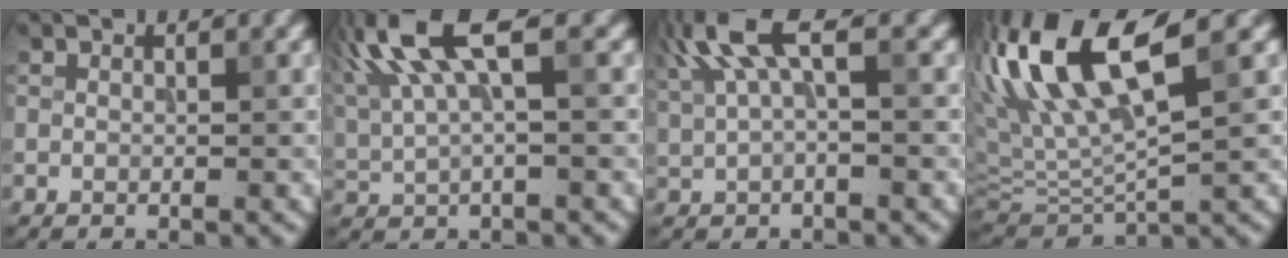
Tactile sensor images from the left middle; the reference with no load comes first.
{"total": 7.8, "force": [3.5, 2.3, 6.5], "torque": [-0.145, 0.014, 0.069]}
{"total": 5.2, "force": [2.2, 1.7, 4.4], "torque": [-0.097, 0.010, 0.042]}
{"total": 12.3, "force": [4.3, 3.4, 11.1], "torque": [-0.229, 0.025, 0.079]}